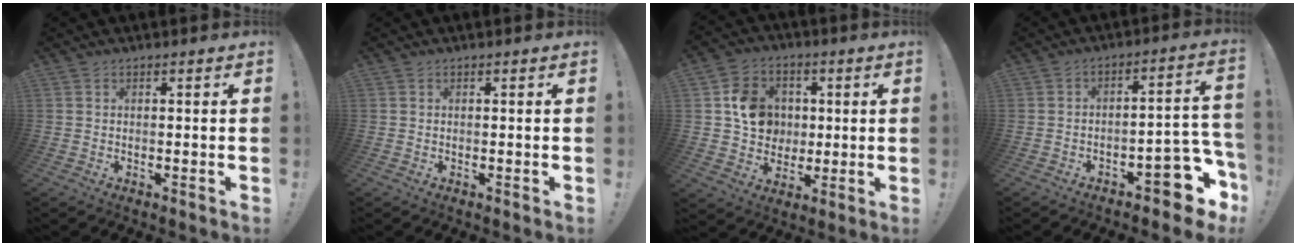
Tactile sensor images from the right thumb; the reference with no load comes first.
{"total": 0.0}
{"total": 12.5, "force": [1.2, 11.3, 5.1], "torque": [-0.058, 0.008, 0.036]}
{"total": 12.4, "force": [-7.4, 4.7, 8.7], "torque": [-0.083, 0.046, -0.118]}